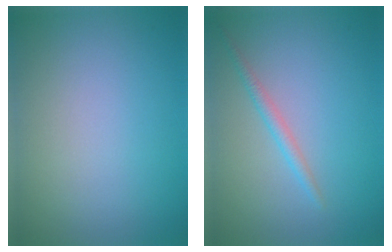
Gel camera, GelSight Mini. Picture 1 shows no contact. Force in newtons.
{"total": 1.4, "press": 1.4, "slide": 0.1}